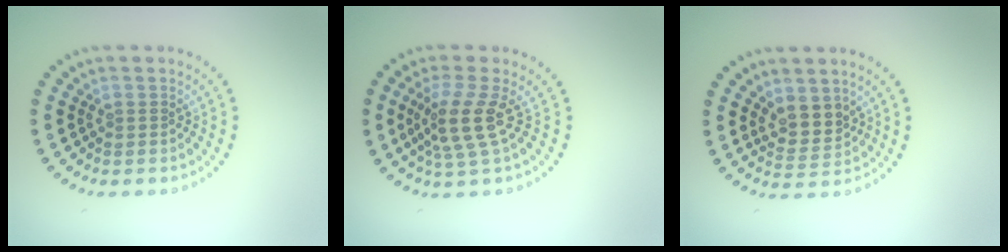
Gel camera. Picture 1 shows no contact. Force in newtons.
{"total": 3.6, "press": 2.8, "slide": 2.3}
{"total": 2.6, "press": 2.2, "slide": 1.4}